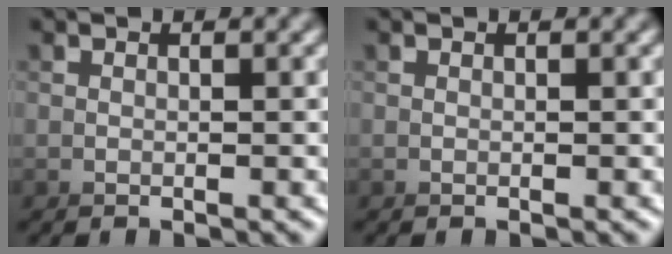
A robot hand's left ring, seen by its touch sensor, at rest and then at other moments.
{"total": 0.0}